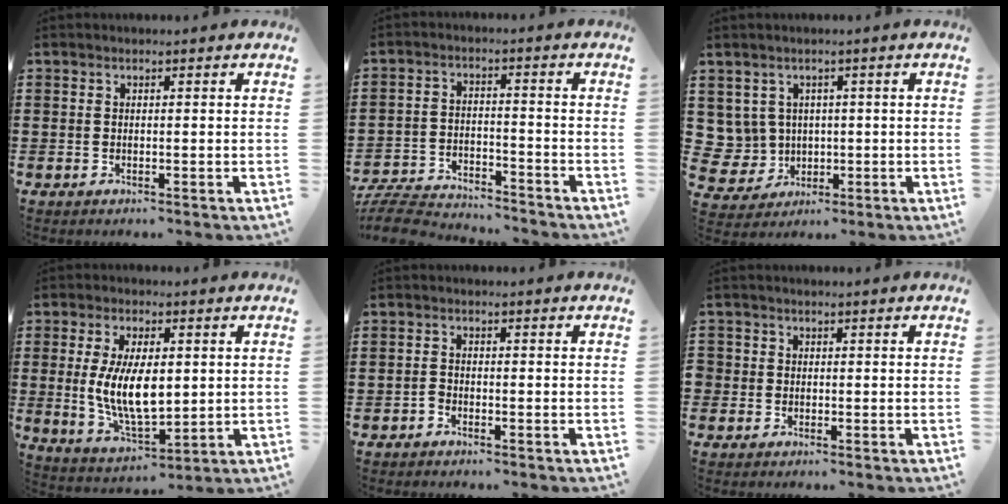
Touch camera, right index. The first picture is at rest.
{"total": 6.0, "force": [-5.9, 0.8, 1.0], "torque": [-0.032, 0.005, -0.120]}
{"total": 4.4, "force": [0.9, 4.3, 0.4], "torque": [-0.039, 0.006, 0.018]}
{"total": 10.1, "force": [0.7, 4.8, 8.8], "torque": [-0.182, -0.002, 0.010]}
{"total": 1.1, "force": [-1.0, 0.4, 0.2], "torque": [-0.008, 0.000, -0.020]}
{"total": 1.1, "force": [-0.3, 1.0, 0.2], "torque": [-0.005, 0.004, -0.008]}